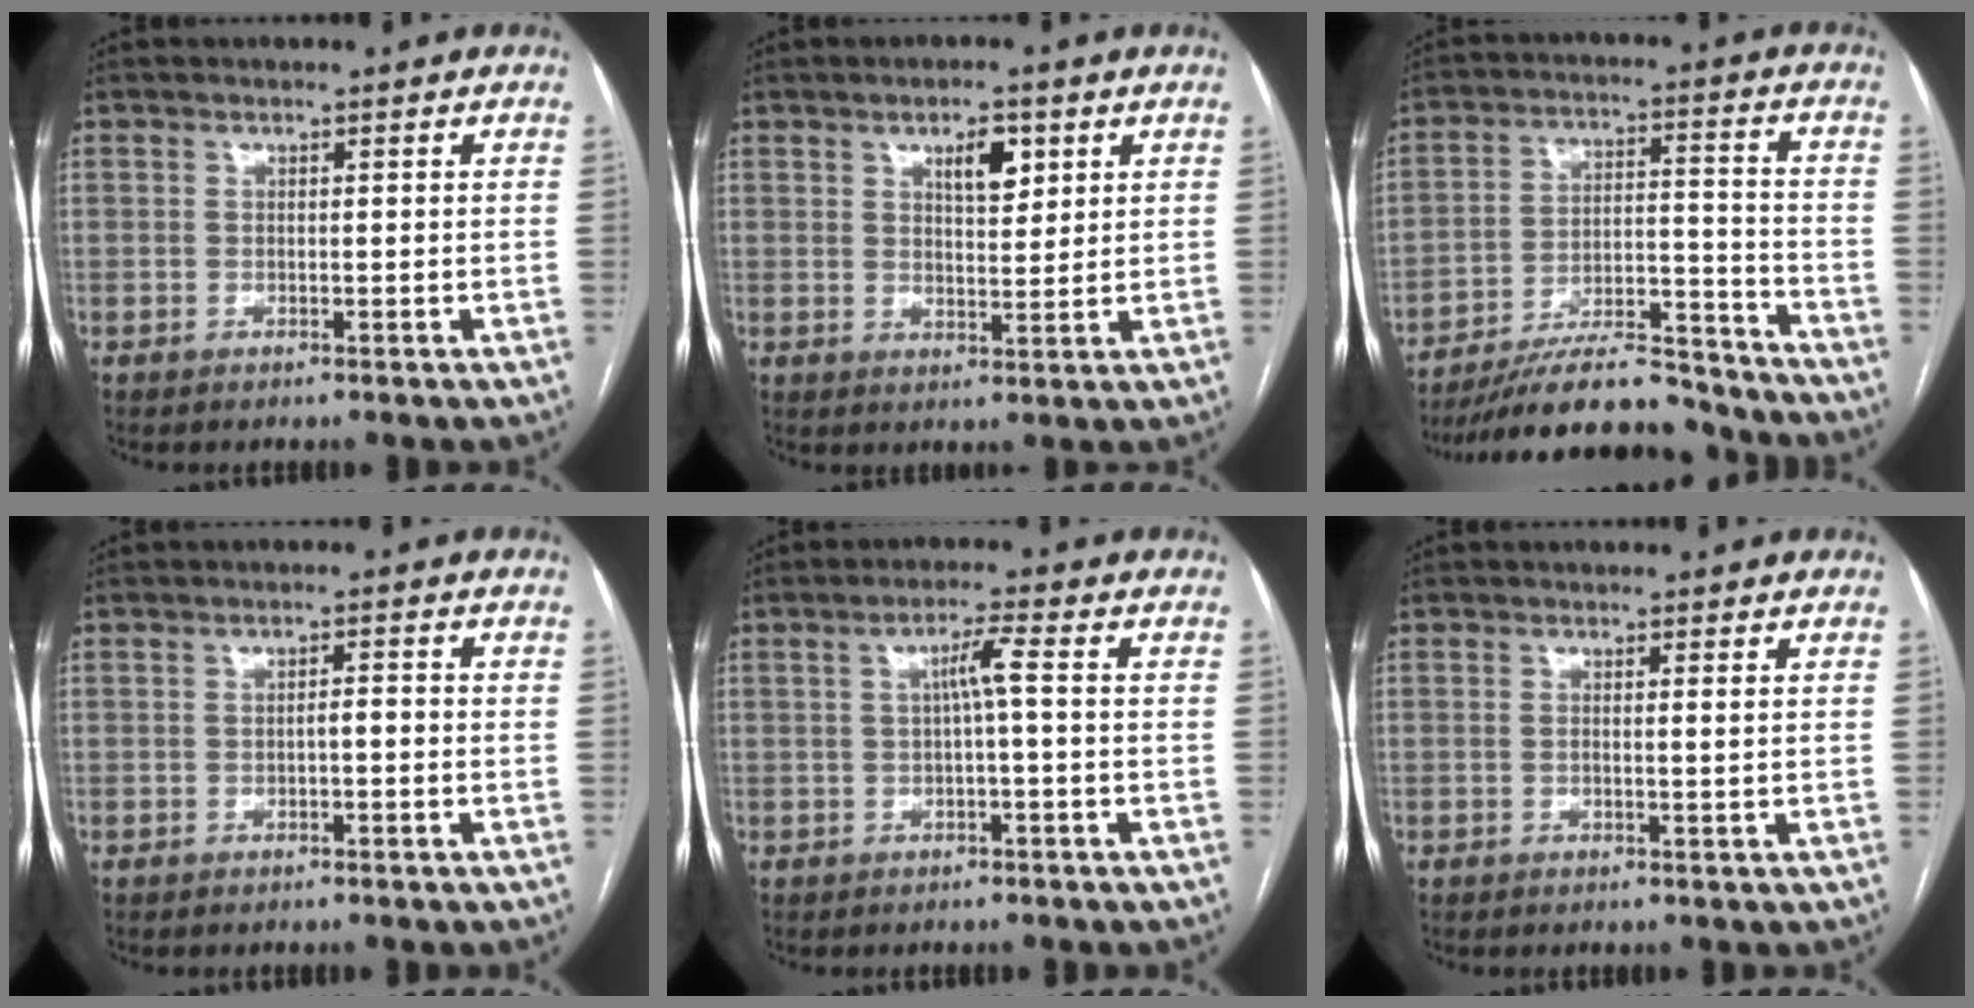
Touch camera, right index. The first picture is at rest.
{"total": 4.8, "force": [2.4, 1.8, 3.8], "torque": [-0.062, 0.002, 0.040]}
{"total": 17.8, "force": [-16.0, 3.5, 6.9], "torque": [-0.108, 0.019, -0.258]}
{"total": 1.5, "force": [-0.5, 0.4, 1.4], "torque": [-0.020, 0.004, -0.009]}
{"total": 3.3, "force": [0.1, -0.2, 3.3], "torque": [-0.058, 0.011, 0.003]}
{"total": 0.7, "force": [0.3, -0.2, 0.6], "torque": [-0.010, 0.001, 0.005]}